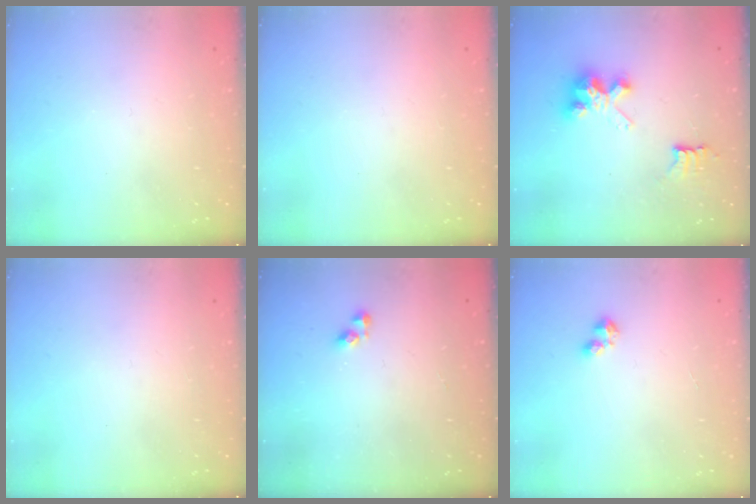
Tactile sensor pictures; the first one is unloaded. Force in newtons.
{"total": 0.0}
{"total": 6.6, "press": 6.6, "slide": 0.1}
{"total": 0.0}
{"total": 3.9, "press": 3.8, "slide": 0.7}
{"total": 2.3, "press": 2.3, "slide": 0.4}